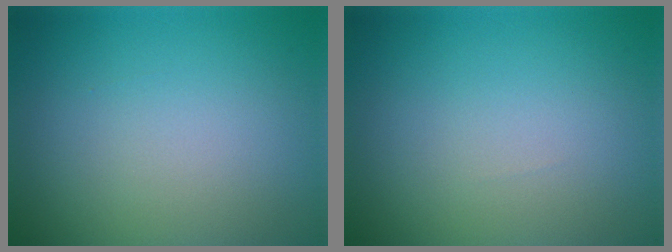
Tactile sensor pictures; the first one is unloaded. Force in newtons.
{"total": 0.0}